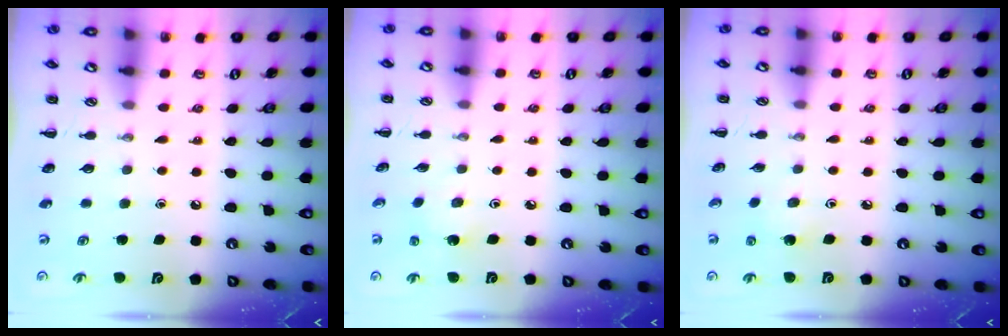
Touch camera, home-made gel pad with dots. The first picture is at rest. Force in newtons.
{"total": 2.7, "press": 2.5, "slide": 0.9}
{"total": 3.5, "press": 3.3, "slide": 1.1}